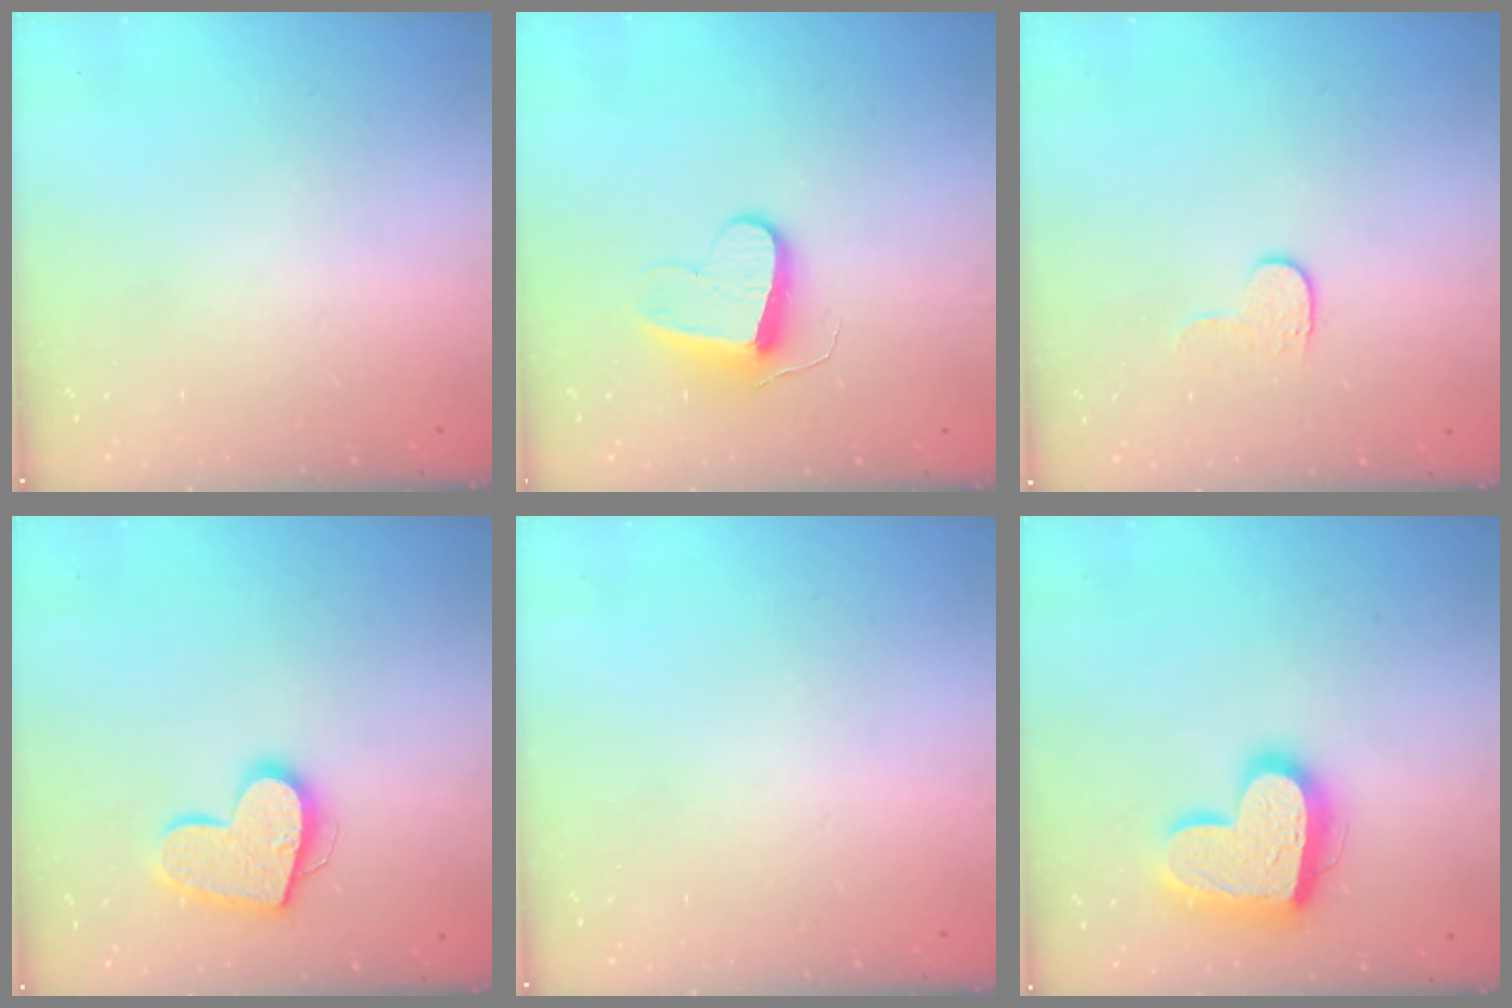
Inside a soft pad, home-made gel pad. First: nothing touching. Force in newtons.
{"total": 9.6, "press": 9.5, "slide": 0.6}
{"total": 4.6, "press": 4.6, "slide": 0.5}
{"total": 15.3, "press": 15.3, "slide": 1.1}
{"total": 0.0}
{"total": 18.3, "press": 18.2, "slide": 1.7}